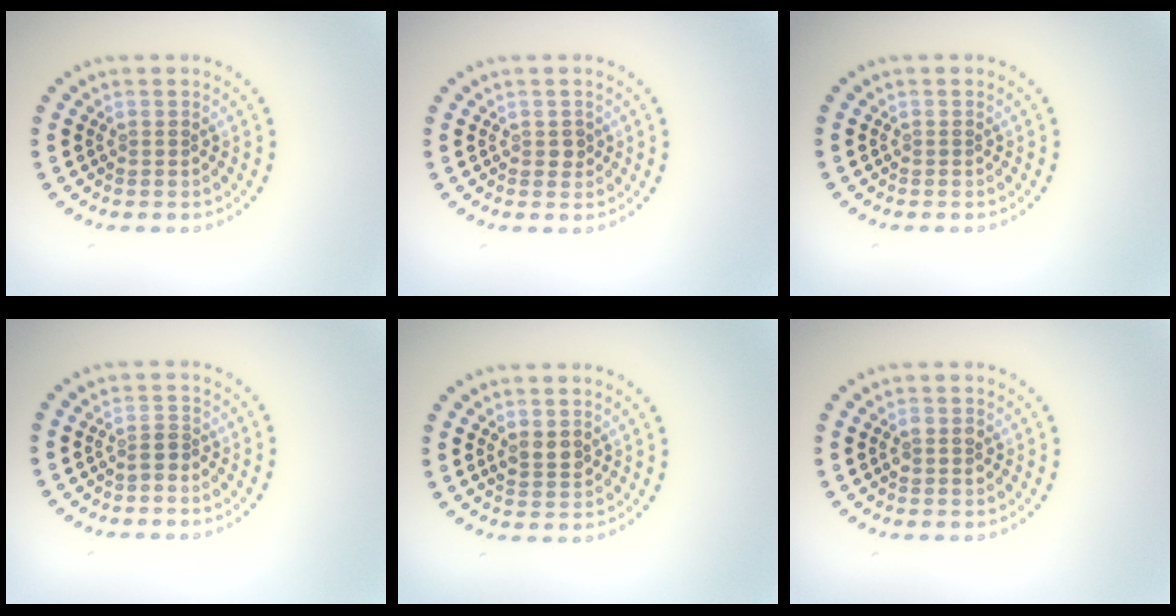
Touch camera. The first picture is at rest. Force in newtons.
{"total": 0.8, "press": 0.8, "slide": 0.2}
{"total": 0.0}
{"total": 1.0, "press": 0.7, "slide": 0.7}
{"total": 1.8, "press": 1.7, "slide": 0.4}
{"total": 1.4, "press": 1.4, "slide": 0.1}